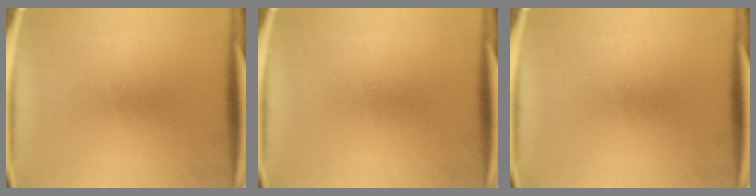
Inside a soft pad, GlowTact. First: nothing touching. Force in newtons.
{"total": 0.0}
{"total": 0.0}